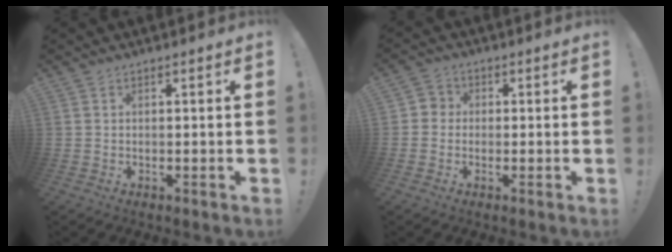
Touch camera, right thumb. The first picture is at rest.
{"total": 3.4, "force": [-0.9, 3.1, 1.0], "torque": [-0.009, 0.011, -0.017]}